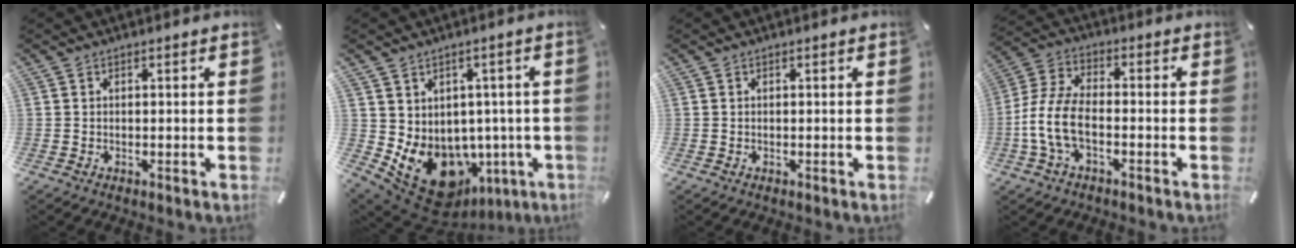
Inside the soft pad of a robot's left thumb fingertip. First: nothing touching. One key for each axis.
{"total": 12.8, "fx": -4.4, "fy": 9.9, "fz": 6.9, "tx": -0.101, "ty": -0.012, "tz": -0.060}
{"total": 0.0}
{"total": 9.6, "fx": -3.4, "fy": 4.8, "fz": 7.7, "tx": -0.175, "ty": -0.001, "tz": -0.064}